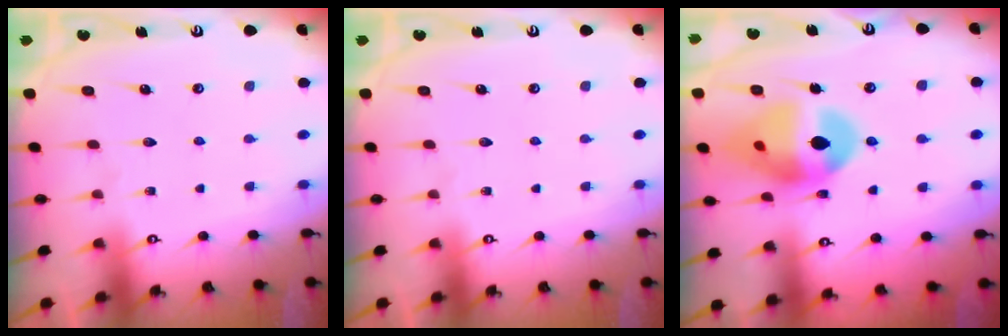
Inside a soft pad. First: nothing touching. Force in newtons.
{"total": 0.0}
{"total": 15.6, "press": 15.5, "slide": 1.6}